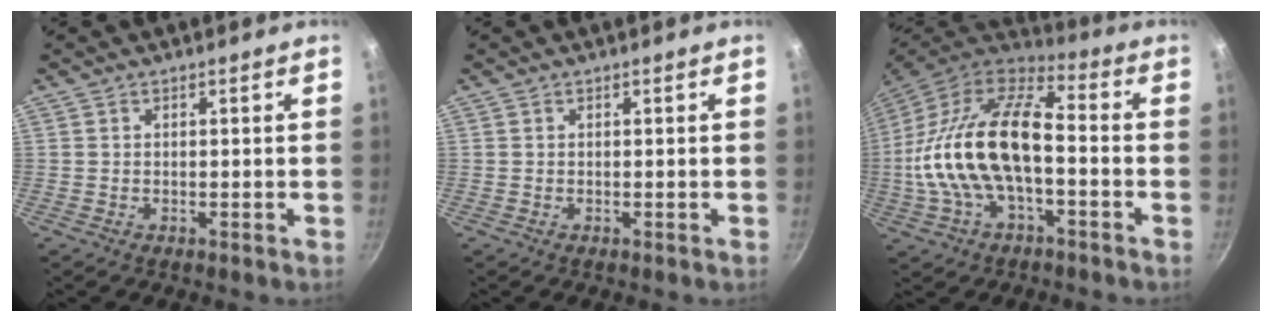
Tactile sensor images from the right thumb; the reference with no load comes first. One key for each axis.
{"total": 0.0}
{"total": 21.4, "fx": -2.5, "fy": 10.5, "fz": 18.5, "tx": -0.344, "ty": 0.038, "tz": -0.058}